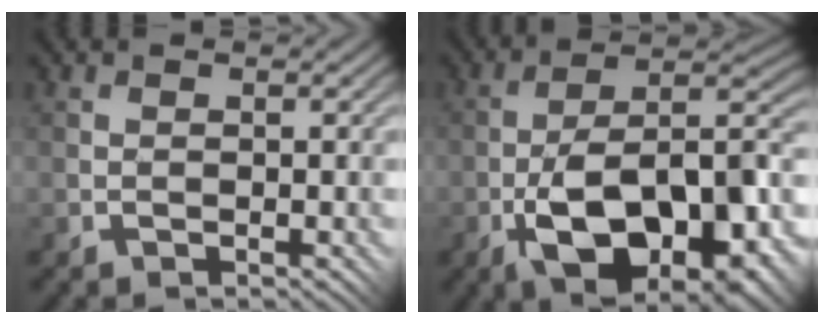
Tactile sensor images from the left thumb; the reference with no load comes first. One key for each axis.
{"total": 15.4, "fx": -5.7, "fy": 7.1, "fz": 12.4, "tx": -0.194, "ty": -0.010, "tz": -0.094}